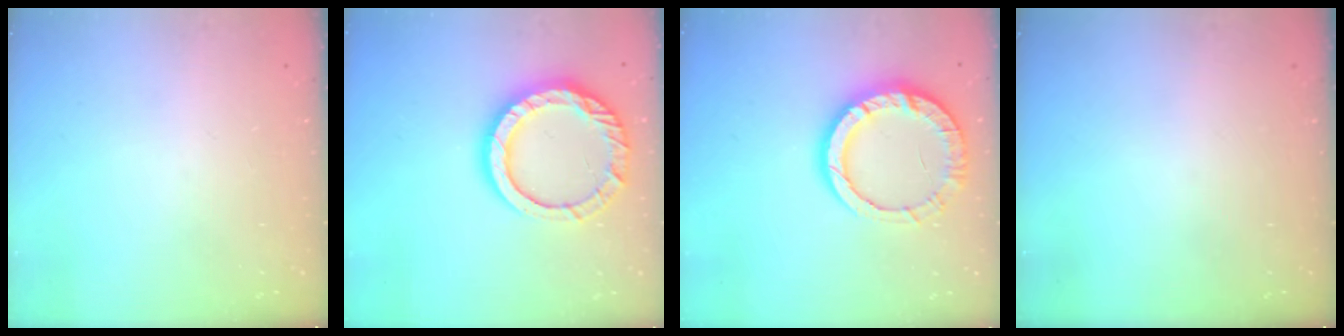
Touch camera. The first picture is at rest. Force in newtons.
{"total": 15.3, "press": 15.2, "slide": 1.3}
{"total": 14.5, "press": 14.3, "slide": 2.2}
{"total": 0.0}